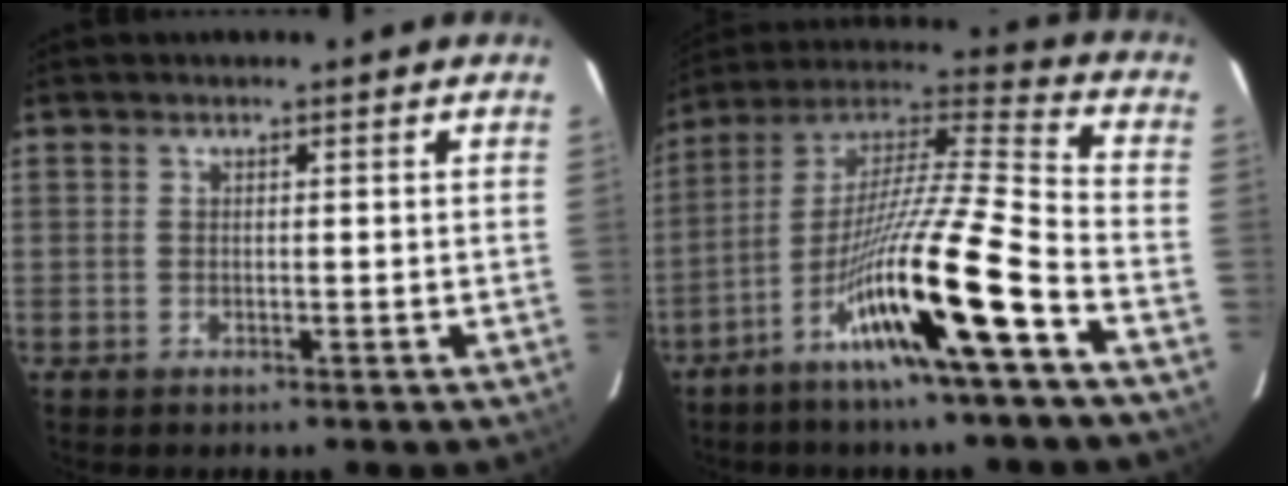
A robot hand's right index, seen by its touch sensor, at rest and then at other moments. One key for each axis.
{"total": 19.7, "fx": -10.2, "fy": 0.2, "fz": 16.9, "tx": -0.300, "ty": -0.029, "tz": -0.189}